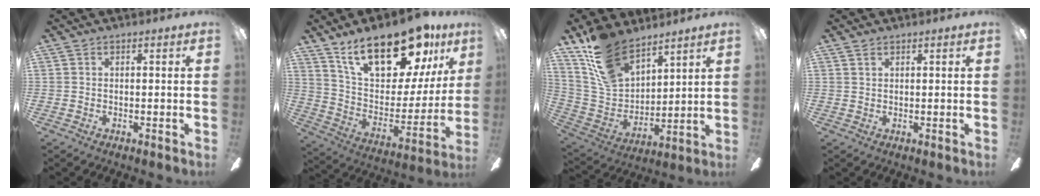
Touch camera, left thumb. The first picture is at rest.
{"total": 24.0, "force": [15.7, 10.7, 14.7], "torque": [-0.235, -0.086, 0.274]}
{"total": 15.5, "force": [11.6, 8.0, 6.4], "torque": [-0.147, -0.059, 0.226]}
{"total": 1.2, "force": [0.9, 0.6, 0.5], "torque": [-0.012, 0.000, 0.016]}